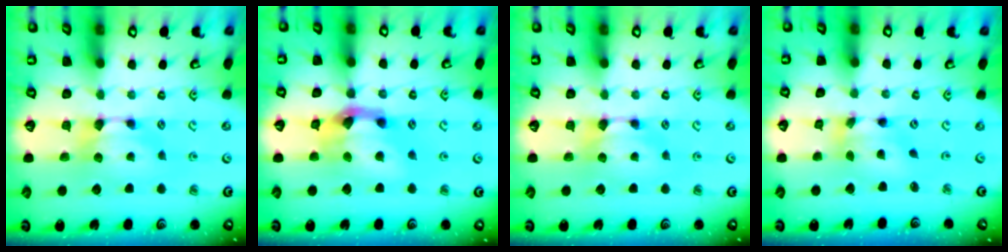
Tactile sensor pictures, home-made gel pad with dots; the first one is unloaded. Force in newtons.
{"total": 5.8, "press": 5.3, "slide": 2.4}
{"total": 0.0}
{"total": 4.8, "press": 4.4, "slide": 2.0}